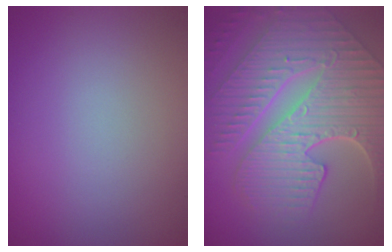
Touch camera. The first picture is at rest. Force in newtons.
{"total": 10.1, "press": 6.9, "slide": 7.4}